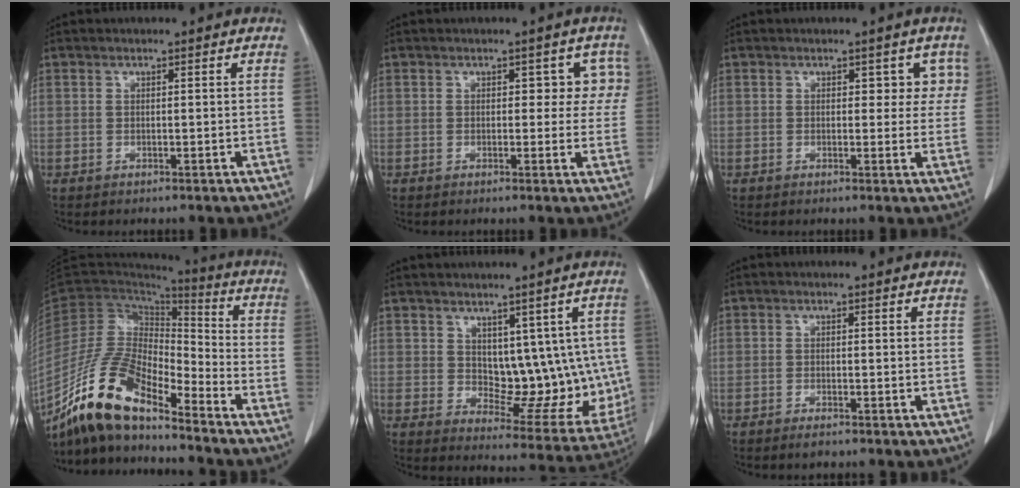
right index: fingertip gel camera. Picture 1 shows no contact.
{"total": 3.9, "force": [1.2, 2.7, 2.5], "torque": [-0.005, 0.017, 0.007]}
{"total": 3.5, "force": [1.4, 2.4, 2.0], "torque": [0.003, 0.009, 0.010]}
{"total": 15.3, "force": [-12.1, 4.1, 8.5], "torque": [-0.171, 0.008, -0.229]}
{"total": 11.7, "force": [2.1, 6.8, 9.3], "torque": [-0.095, 0.003, 0.048]}
{"total": 1.6, "force": [-1.3, 0.3, 0.9], "torque": [-0.018, -0.002, -0.019]}